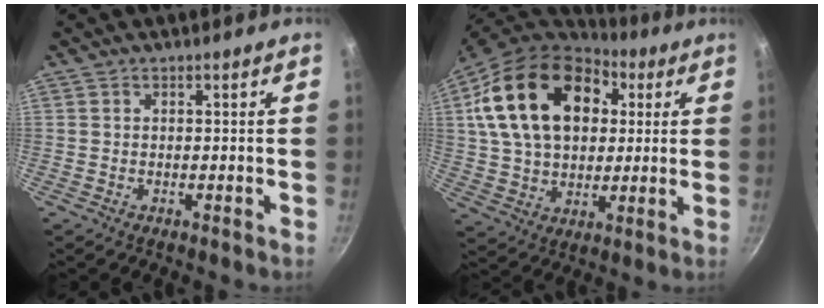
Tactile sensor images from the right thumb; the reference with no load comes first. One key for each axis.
{"total": 22.9, "fx": 6.9, "fy": 15.7, "fz": 15.2, "tx": -0.241, "ty": 0.004, "tz": 0.116}